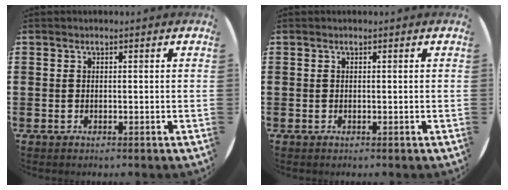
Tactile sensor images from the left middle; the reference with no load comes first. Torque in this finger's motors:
{"motor_torque": [-0.04, 0.04, 0.00, 0.00]}